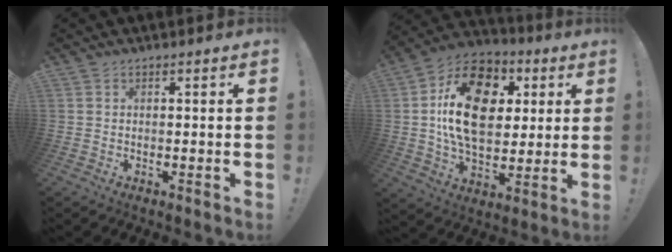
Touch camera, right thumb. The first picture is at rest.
{"total": 20.9, "force": [4.2, 13.9, 15.0], "torque": [-0.241, -0.008, 0.069]}